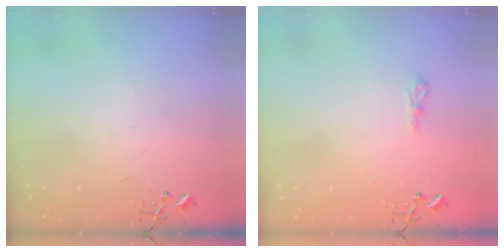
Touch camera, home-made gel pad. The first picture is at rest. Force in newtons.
{"total": 5.9, "press": 5.8, "slide": 0.7}